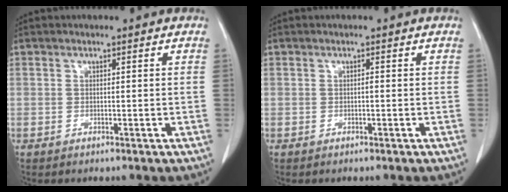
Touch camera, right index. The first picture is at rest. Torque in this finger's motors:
{"motor_torque": [0.05, 0.04, 0.00, 0.01]}